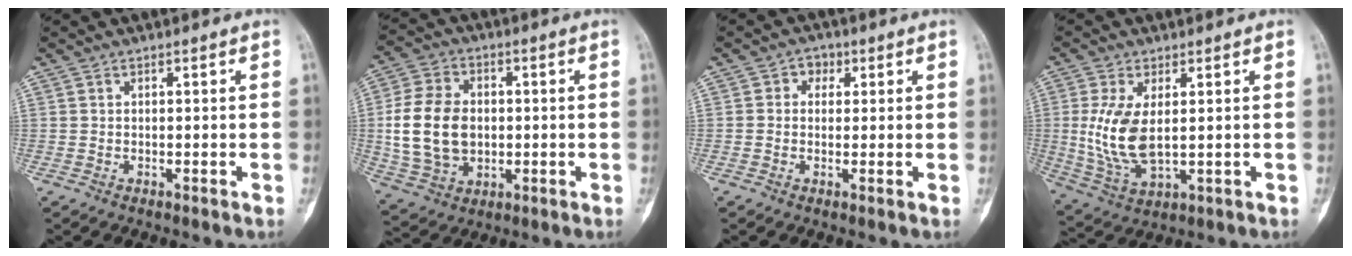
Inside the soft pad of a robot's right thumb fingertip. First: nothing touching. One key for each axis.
{"total": 14.8, "fx": 0.1, "fy": 10.8, "fz": 10.2, "tx": -0.181, "ty": 0.006, "tz": 0.009}
{"total": 3.1, "fx": 0.9, "fy": 2.7, "fz": 1.3, "tx": 0.004, "ty": 0.005, "tz": 0.005}
{"total": 10.6, "fx": 1.1, "fy": 5.2, "fz": 9.2, "tx": -0.194, "ty": -0.013, "tz": 0.036}